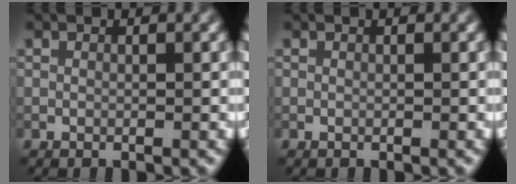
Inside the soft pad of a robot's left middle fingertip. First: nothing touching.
{"total": 0.0}